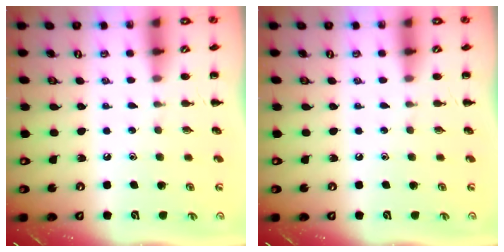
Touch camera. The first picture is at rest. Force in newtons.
{"total": 0.0}